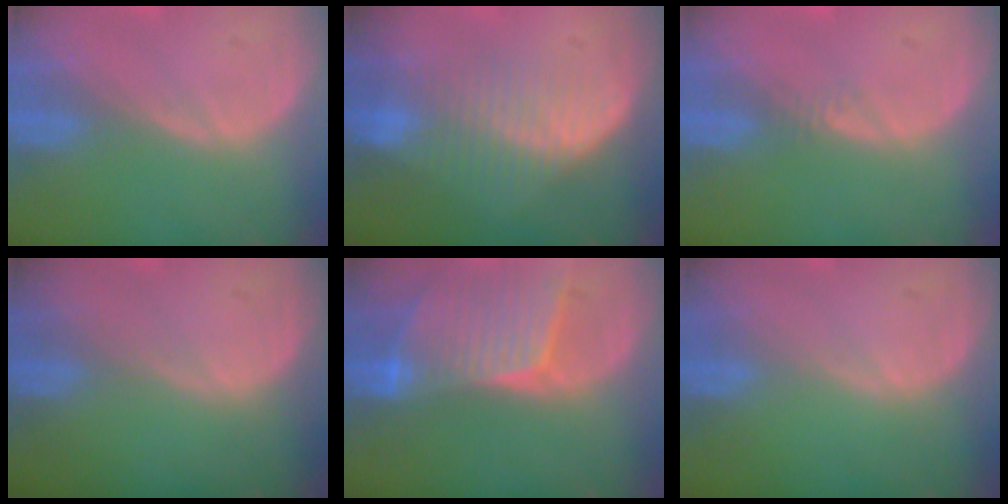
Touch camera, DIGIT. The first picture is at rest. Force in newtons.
{"total": 7.1, "press": 6.5, "slide": 2.8}
{"total": 0.9, "press": 0.8, "slide": 0.4}
{"total": 0.0}
{"total": 8.3, "press": 7.7, "slide": 3.2}
{"total": 0.0}